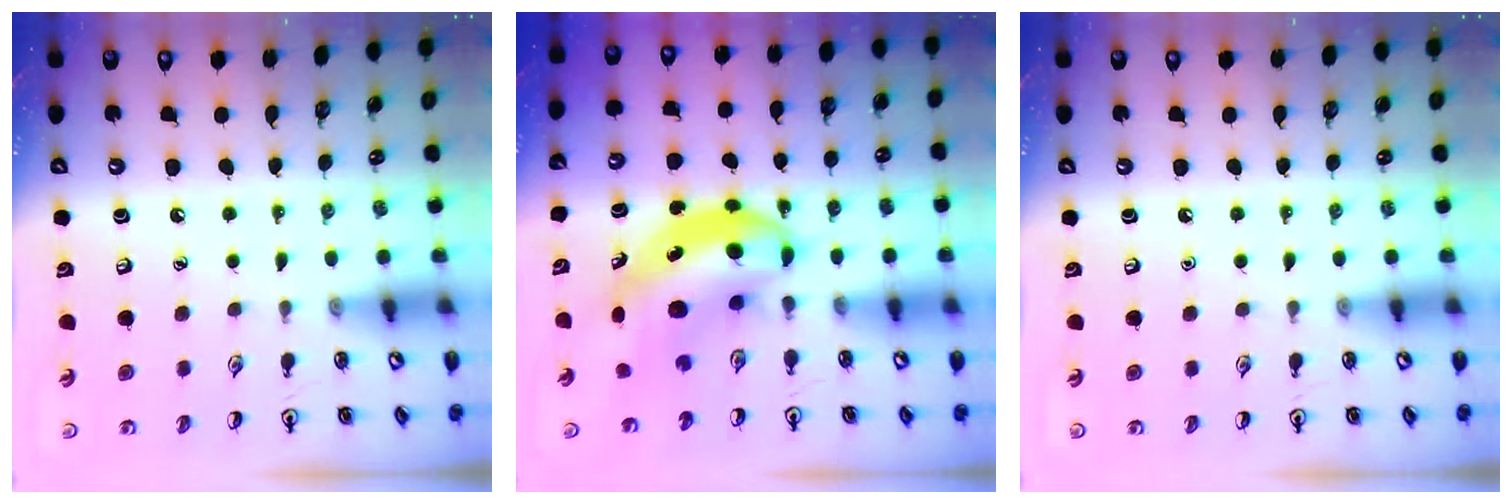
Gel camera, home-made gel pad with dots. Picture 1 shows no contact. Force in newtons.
{"total": 8.4, "press": 8.2, "slide": 1.8}
{"total": 0.0}